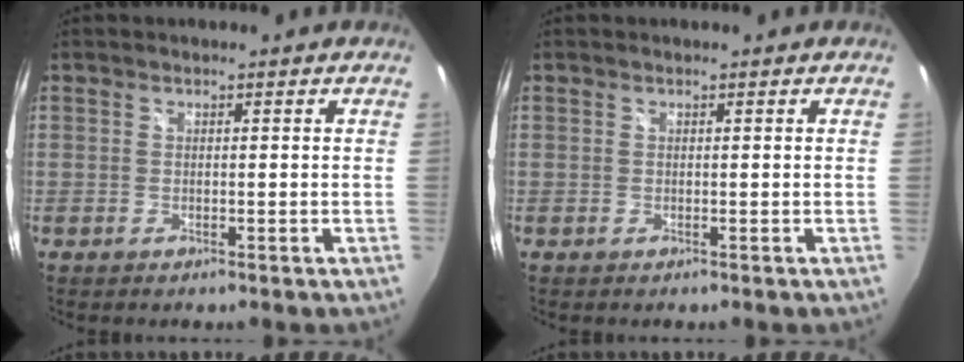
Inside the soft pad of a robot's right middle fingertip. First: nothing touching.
{"total": 0.0}